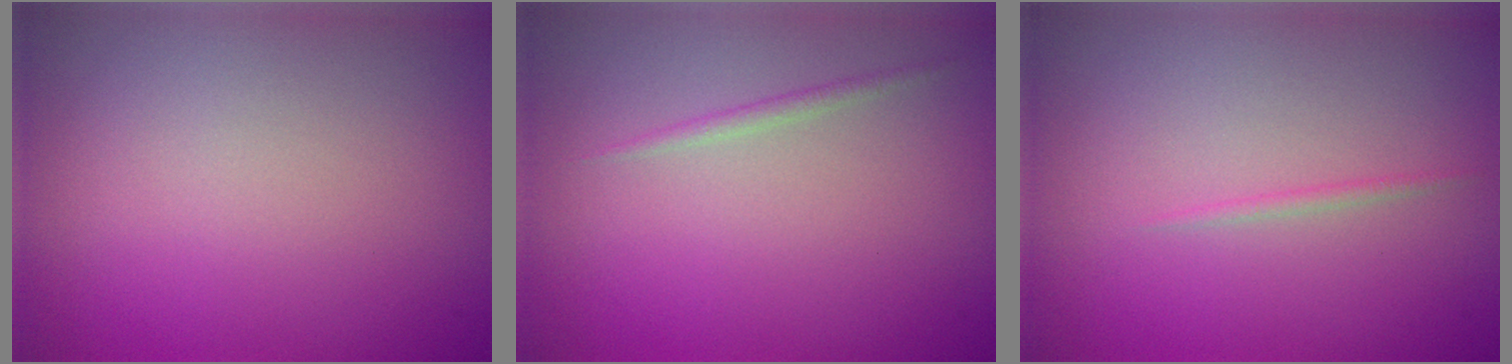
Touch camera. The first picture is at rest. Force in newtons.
{"total": 0.7, "press": 0.7, "slide": 0.1}
{"total": 0.5, "press": 0.5, "slide": 0.1}